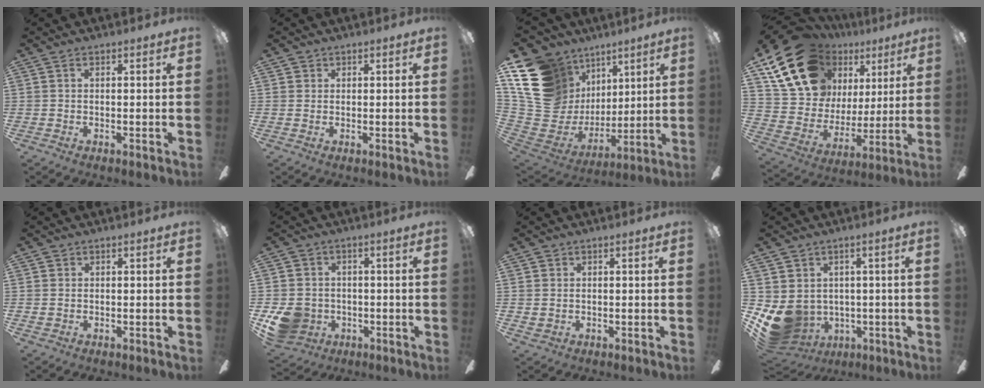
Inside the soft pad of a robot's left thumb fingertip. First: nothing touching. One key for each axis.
{"total": 1.0, "fx": 0.6, "fy": 0.9, "fz": 0.0, "tx": -0.001, "ty": 0.003, "tz": 0.011}
{"total": 20.3, "fx": 8.4, "fy": 16.2, "fz": 8.8, "tx": -0.205, "ty": -0.061, "tz": 0.181}
{"total": 22.6, "fx": 13.5, "fy": 14.7, "fz": 10.6, "tx": -0.221, "ty": -0.076, "tz": 0.258}
{"total": 0.7, "fx": 0.0, "fy": 0.7, "fz": 0.0, "tx": -0.001, "ty": 0.004, "tz": -0.001}
{"total": 9.9, "fx": -3.3, "fy": 8.5, "fz": 4.0, "tx": -0.094, "ty": 0.018, "tz": -0.059}
{"total": 1.3, "fx": 0.4, "fy": 1.2, "fz": 0.1, "tx": -0.004, "ty": 0.003, "tz": 0.005}
{"total": 9.6, "fx": -2.0, "fy": 8.7, "fz": 3.7, "tx": -0.110, "ty": -0.004, "tz": -0.026}